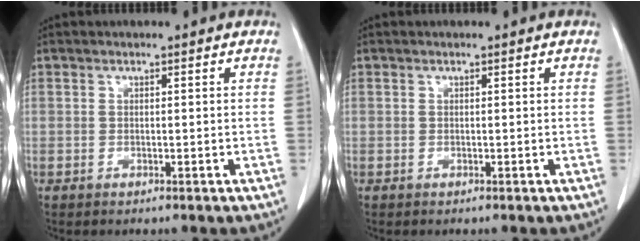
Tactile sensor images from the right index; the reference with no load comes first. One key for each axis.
{"total": 0.0}